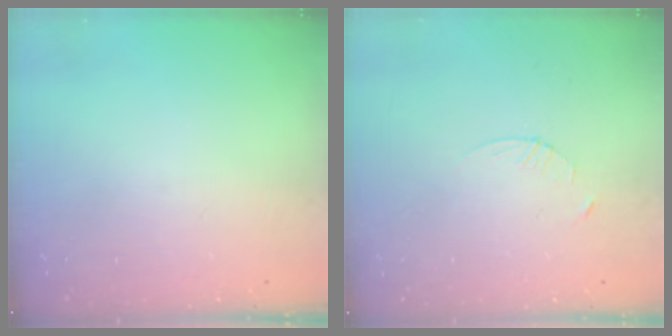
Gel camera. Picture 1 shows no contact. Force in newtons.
{"total": 2.3, "press": 2.3, "slide": 0.3}